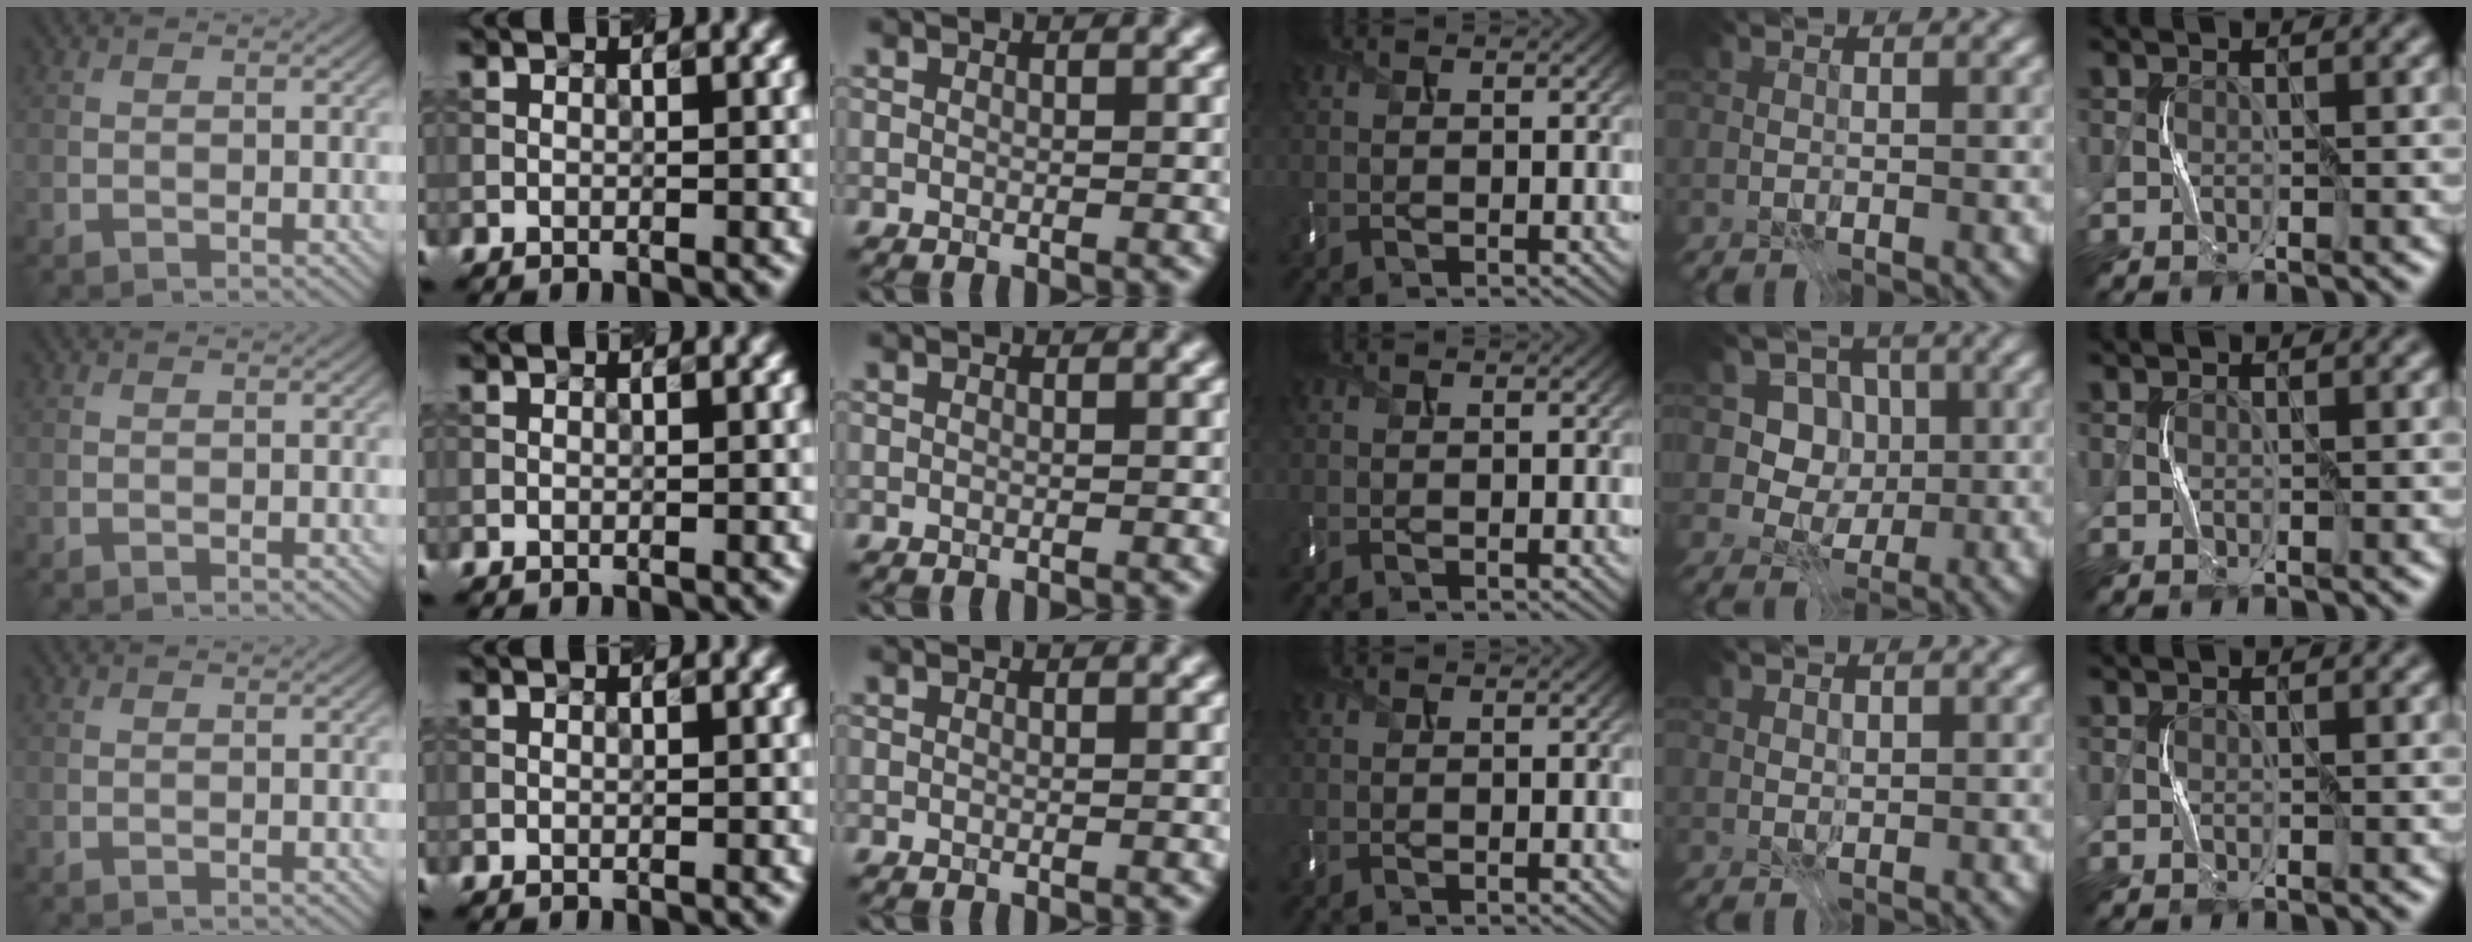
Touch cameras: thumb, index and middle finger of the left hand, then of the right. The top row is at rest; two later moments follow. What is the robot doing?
{"motion": "press", "object": "mouse"}